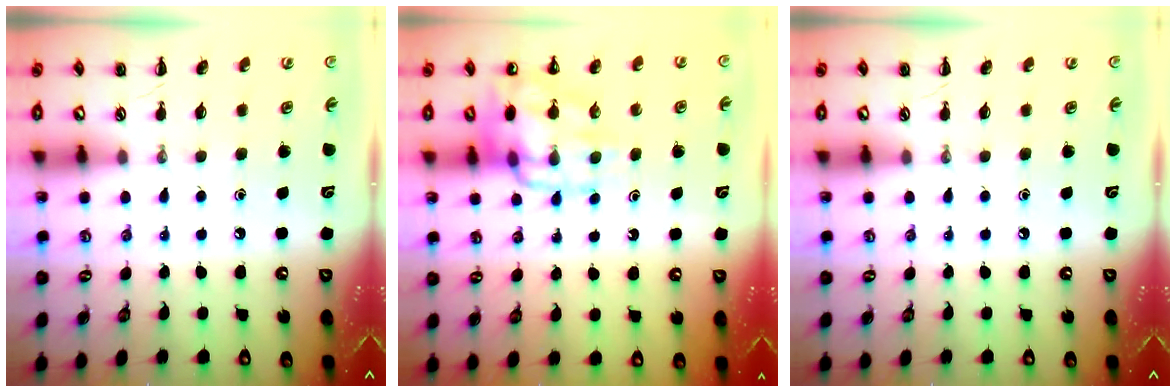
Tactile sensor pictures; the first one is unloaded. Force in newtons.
{"total": 13.2, "press": 13.1, "slide": 2.1}
{"total": 0.0}